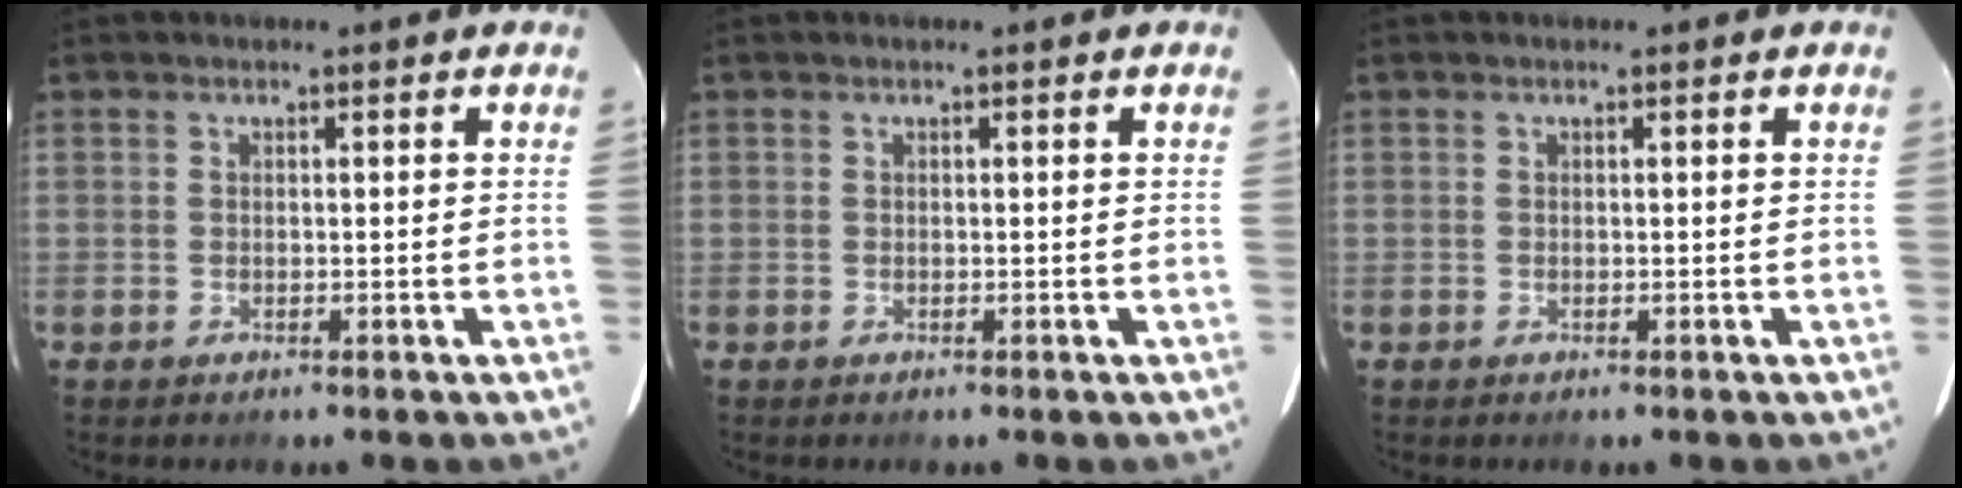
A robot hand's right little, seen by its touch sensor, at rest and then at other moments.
{"total": 0.0}
{"total": 0.0}